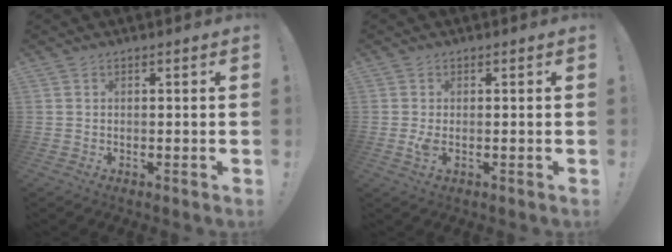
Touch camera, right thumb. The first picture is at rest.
{"total": 2.3, "force": [-0.4, 0.9, 2.0], "torque": [-0.034, 0.002, -0.005]}